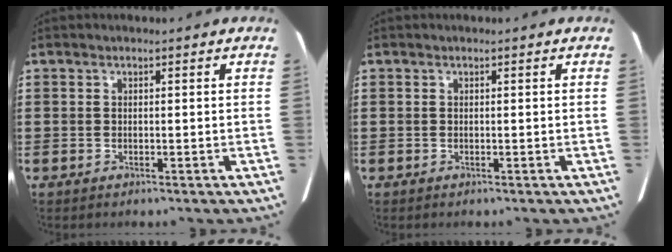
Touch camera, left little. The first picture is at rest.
{"total": 0.0}